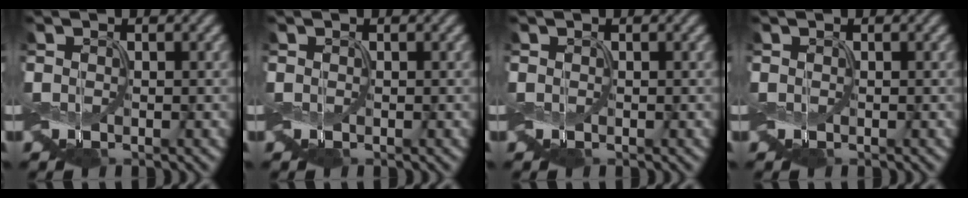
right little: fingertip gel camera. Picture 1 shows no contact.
{"total": 0.0}
{"total": 0.0}
{"total": 0.0}